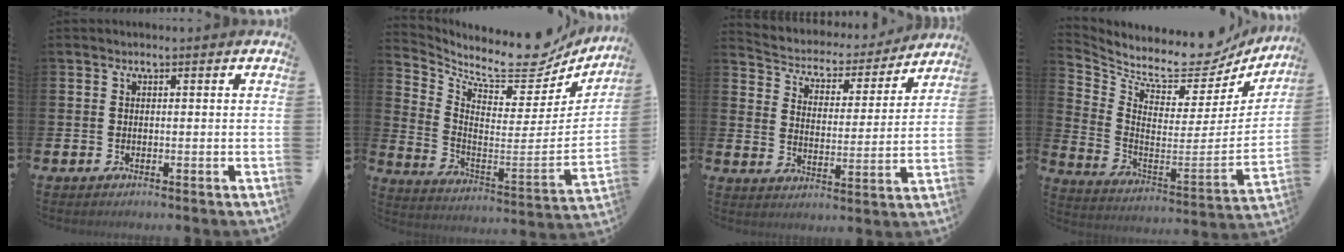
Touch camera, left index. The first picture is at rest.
{"total": 9.5, "force": [8.2, 3.0, 3.6], "torque": [-0.071, -0.082, 0.133]}
{"total": 4.5, "force": [4.1, 1.8, 0.7], "torque": [-0.042, -0.037, 0.062]}
{"total": 8.0, "force": [7.2, 2.8, 2.1], "torque": [-0.060, -0.076, 0.115]}